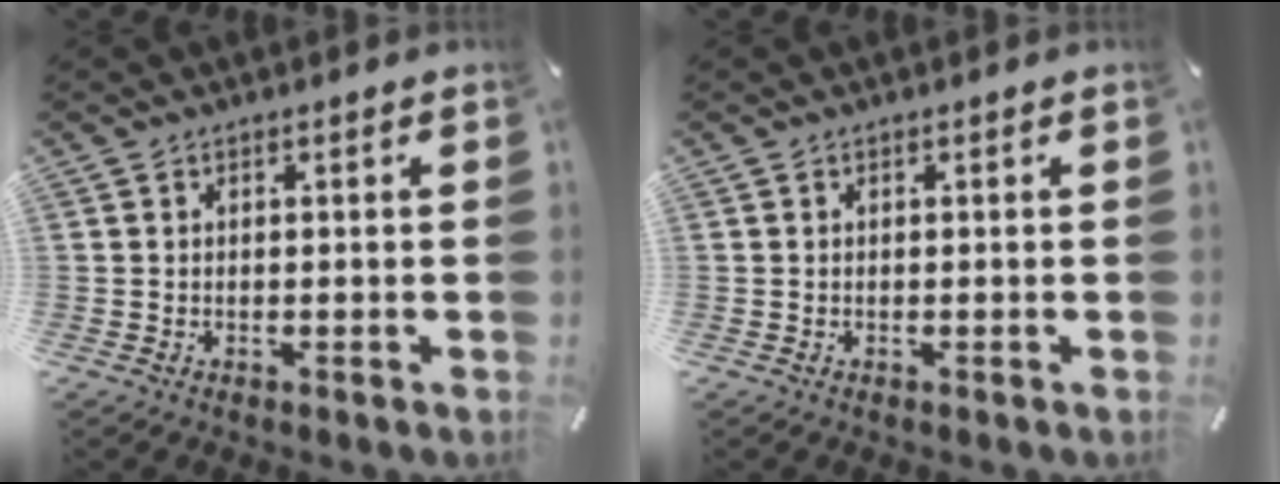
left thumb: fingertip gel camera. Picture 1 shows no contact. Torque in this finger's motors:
{"motor_torque": [0.03, 0.16, -0.15, -0.20, 0.04]}